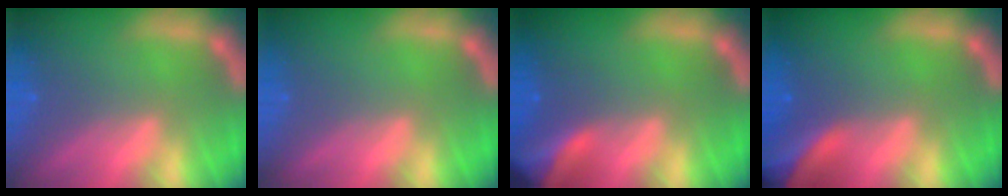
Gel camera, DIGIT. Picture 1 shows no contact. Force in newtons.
{"total": 0.0}
{"total": 6.9}
{"total": 10.0}